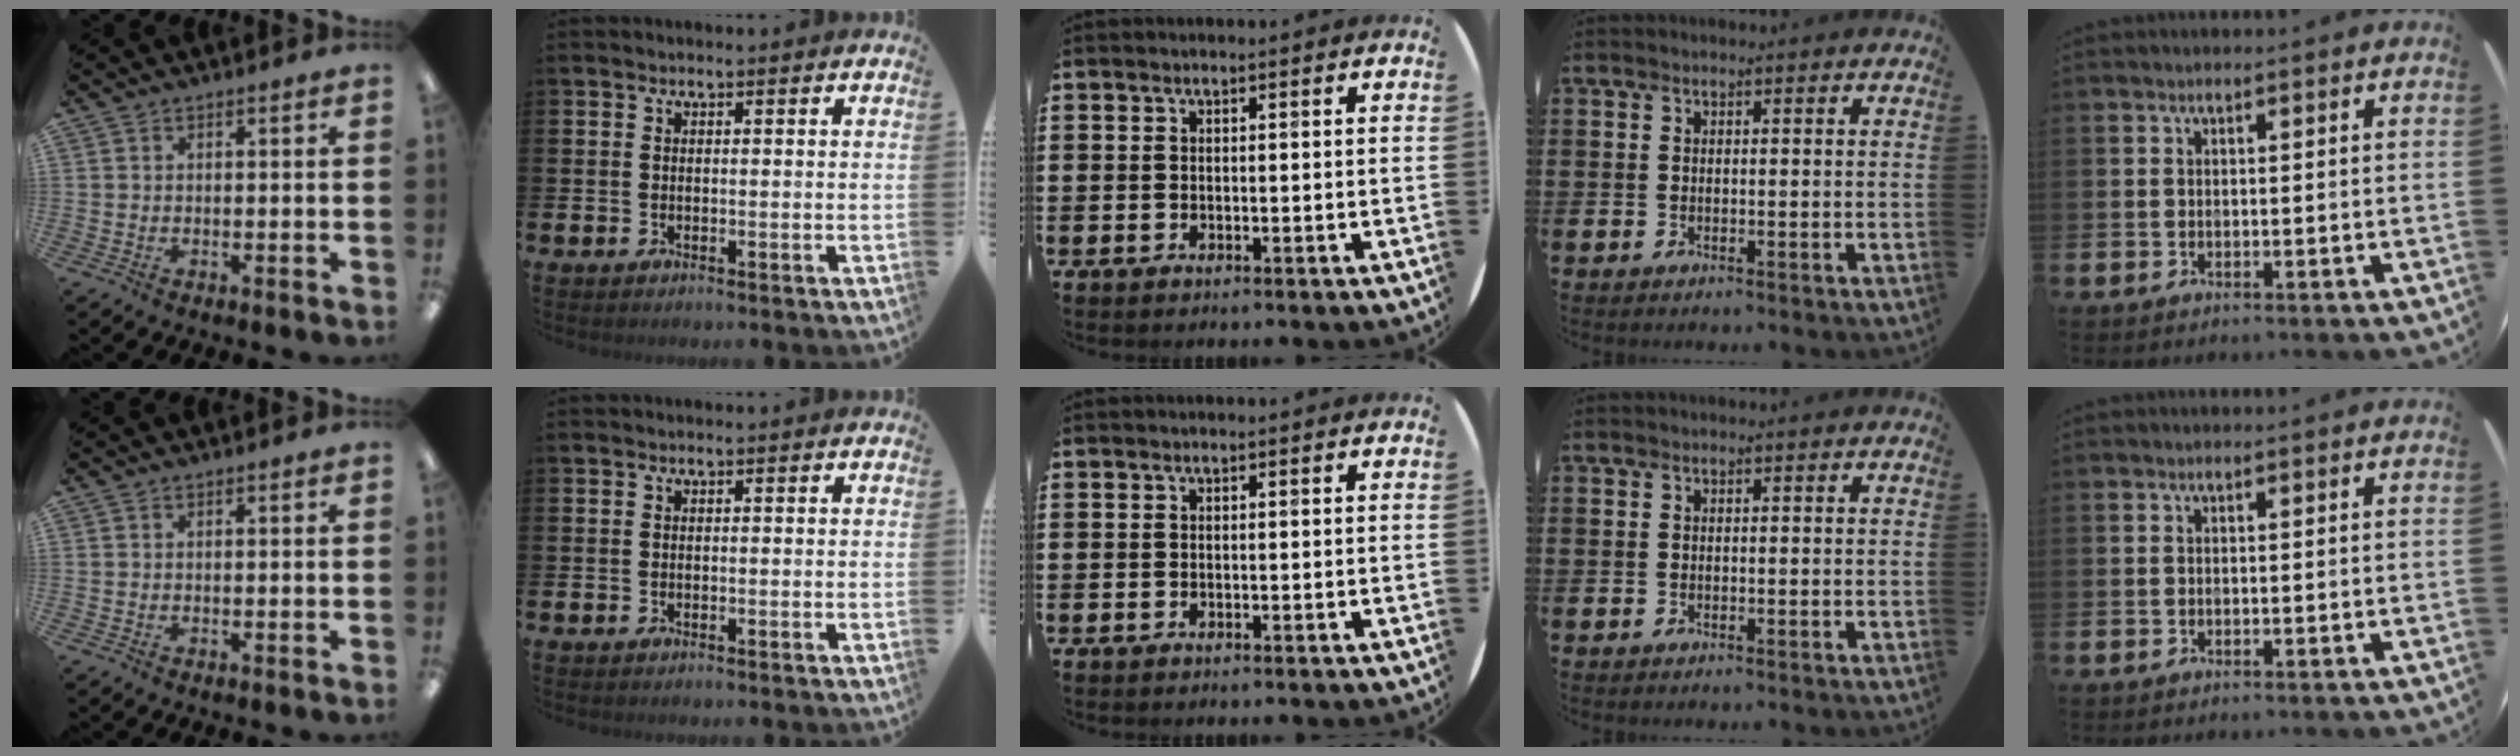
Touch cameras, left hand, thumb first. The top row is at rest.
{}